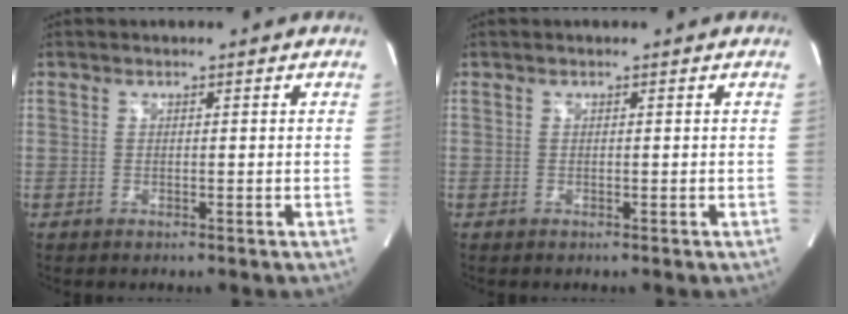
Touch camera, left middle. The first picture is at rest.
{"total": 0.0}